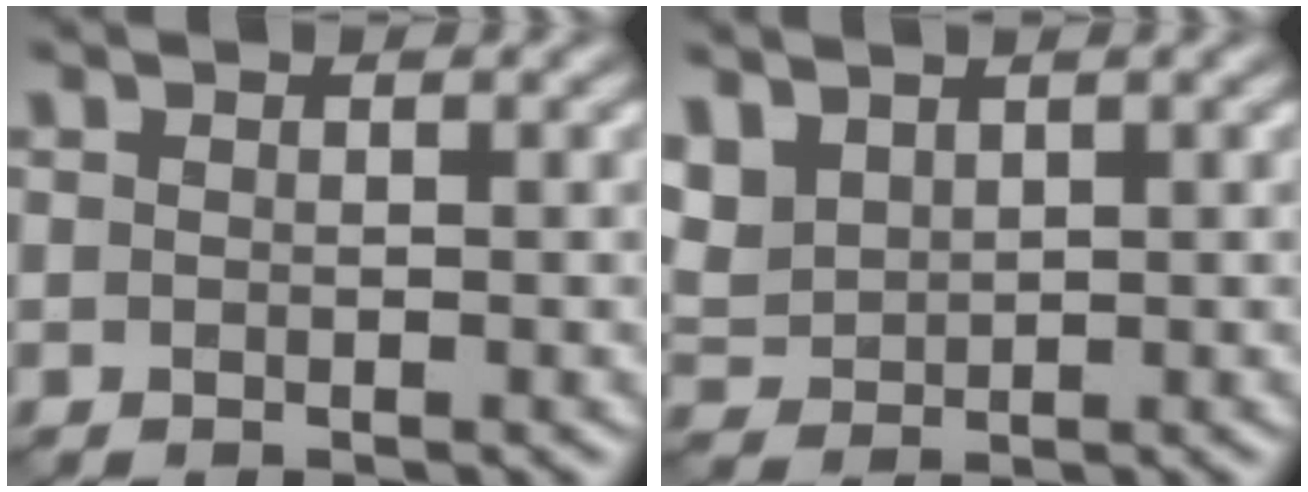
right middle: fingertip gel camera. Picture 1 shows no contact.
{"total": 2.5, "force": [1.7, 1.6, 1.0], "torque": [-0.033, 0.004, 0.039]}